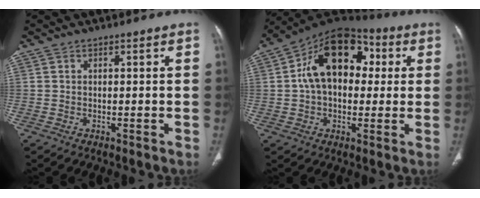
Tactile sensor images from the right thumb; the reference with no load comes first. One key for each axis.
{"total": 17.8, "fx": 3.1, "fy": 11.7, "fz": 13.0, "tx": -0.181, "ty": 0.034, "tz": 0.040}